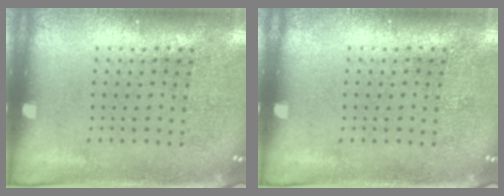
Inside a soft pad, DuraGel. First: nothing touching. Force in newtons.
{"total": 0.0}